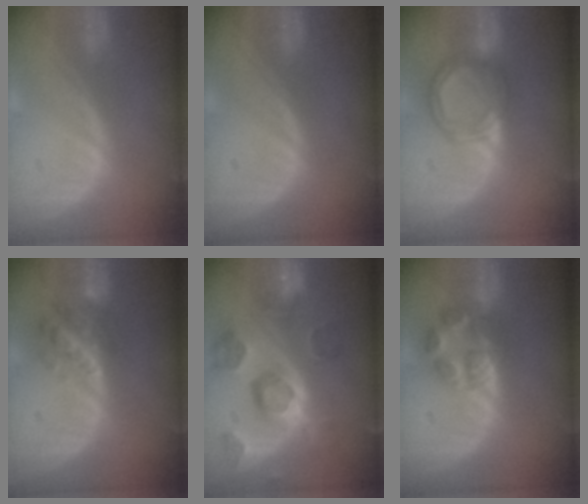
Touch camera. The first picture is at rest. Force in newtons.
{"total": 0.0}
{"total": 6.3, "press": 5.7, "slide": 2.5}
{"total": 5.8, "press": 5.6, "slide": 1.4}
{"total": 11.2, "press": 9.9, "slide": 5.3}
{"total": 5.9, "press": 5.8, "slide": 0.6}